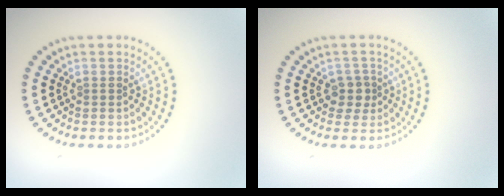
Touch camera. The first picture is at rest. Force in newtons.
{"total": 1.7, "press": 1.4, "slide": 1.0}